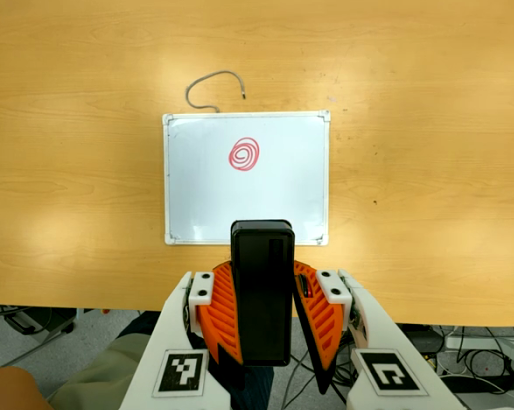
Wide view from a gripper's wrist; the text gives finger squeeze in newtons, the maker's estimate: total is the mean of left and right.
{"total": 8.9, "left": 7.5, "right": 10.2}